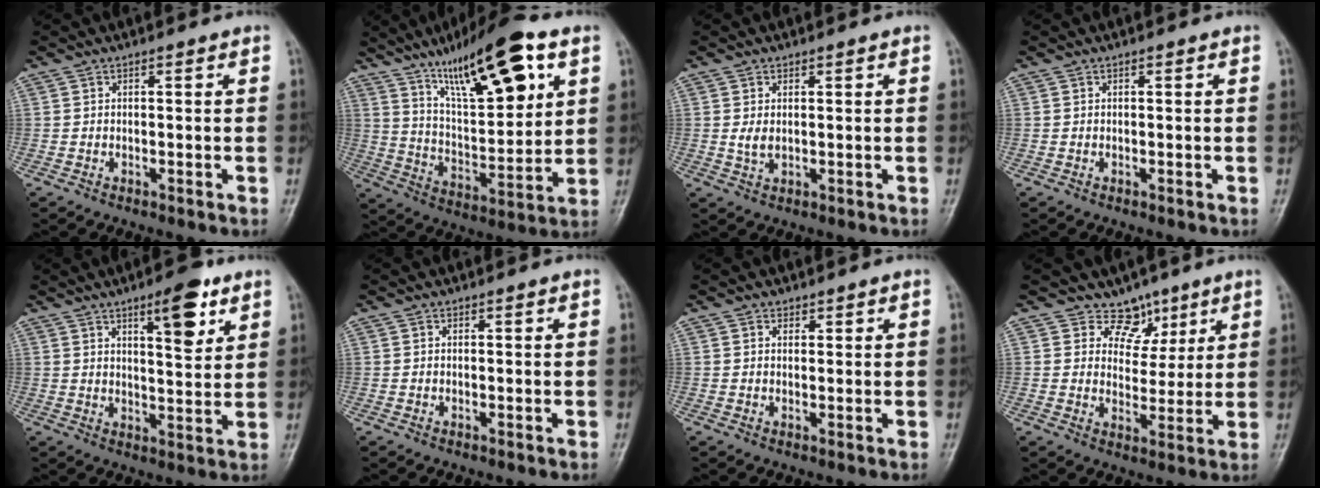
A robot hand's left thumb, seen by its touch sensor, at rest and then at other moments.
{"total": 21.0, "force": [10.7, 6.7, 16.8], "torque": [-0.235, -0.037, 0.184]}
{"total": 2.3, "force": [0.4, 1.5, 1.7], "torque": [-0.028, -0.004, 0.013]}
{"total": 0.0}
{"total": 8.9, "force": [4.9, 3.0, 6.8], "torque": [-0.083, -0.028, 0.072]}
{"total": 0.0}
{"total": 1.2, "force": [0.8, 0.9, 0.1], "torque": [0.011, -0.004, 0.009]}
{"total": 6.5, "force": [4.5, 4.8, 0.3], "torque": [0.033, -0.029, 0.073]}